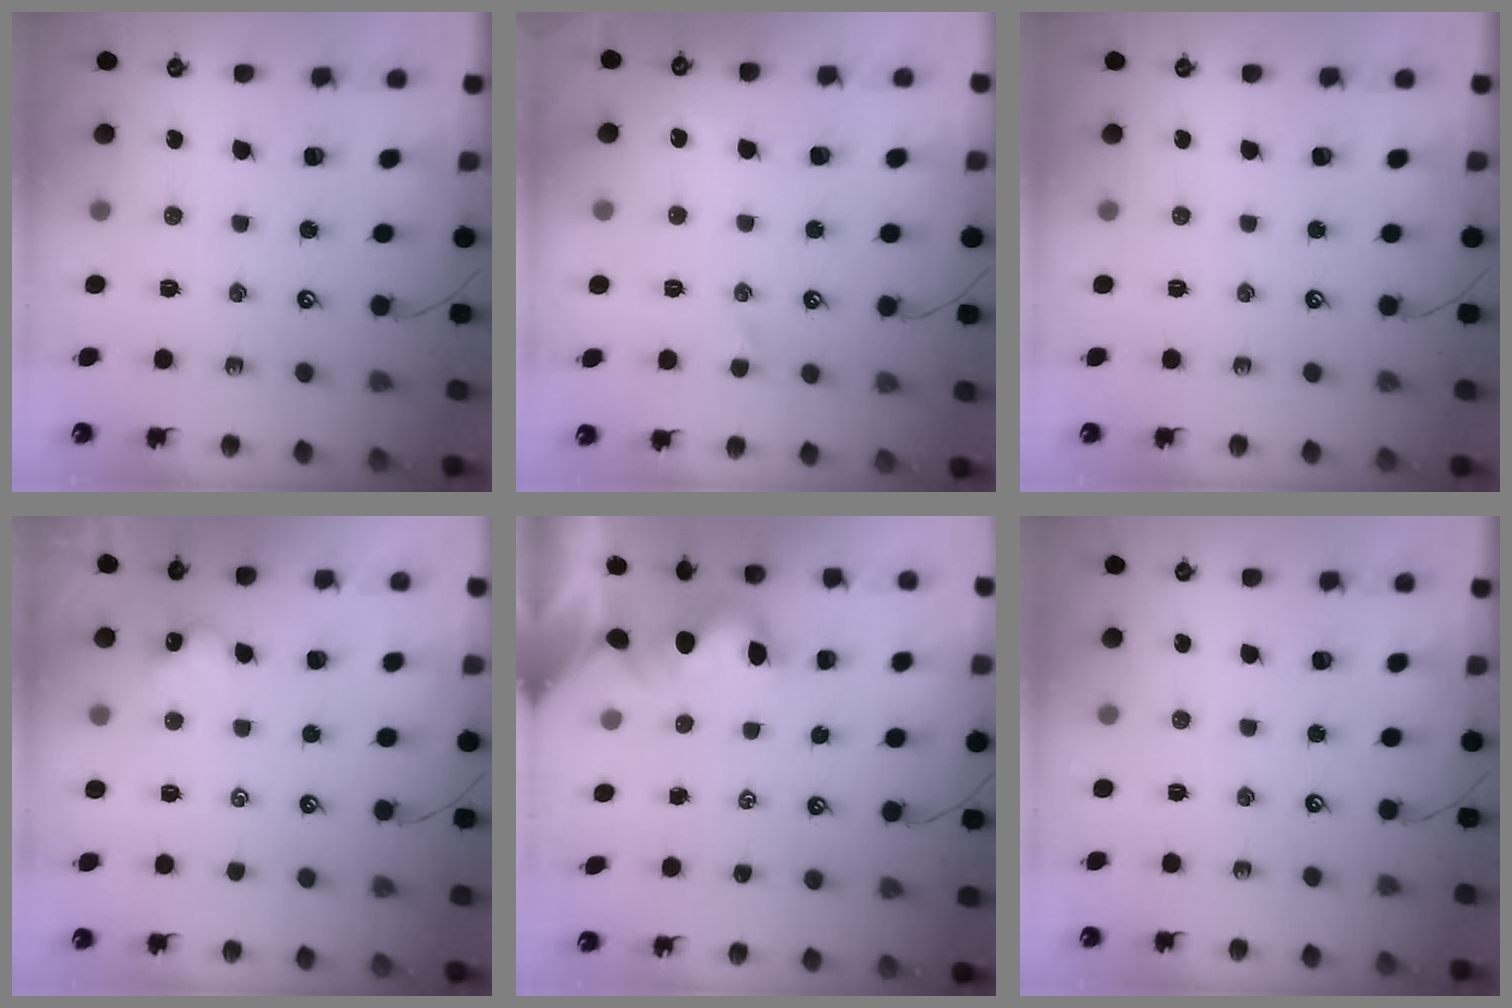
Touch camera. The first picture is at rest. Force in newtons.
{"total": 0.9, "press": 0.7, "slide": 0.6}
{"total": 0.0}
{"total": 2.1, "press": 2.1, "slide": 0.2}
{"total": 3.5, "press": 3.4, "slide": 0.9}
{"total": 0.0}